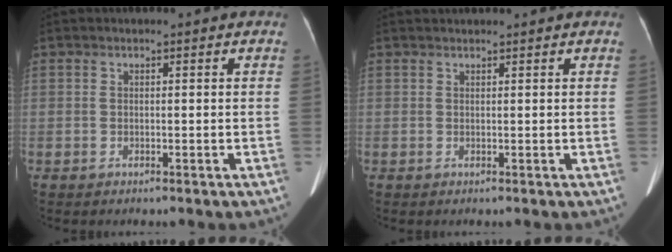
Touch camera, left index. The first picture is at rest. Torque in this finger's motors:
{"motor_torque": [0.04, -0.04, -0.07, -0.01]}